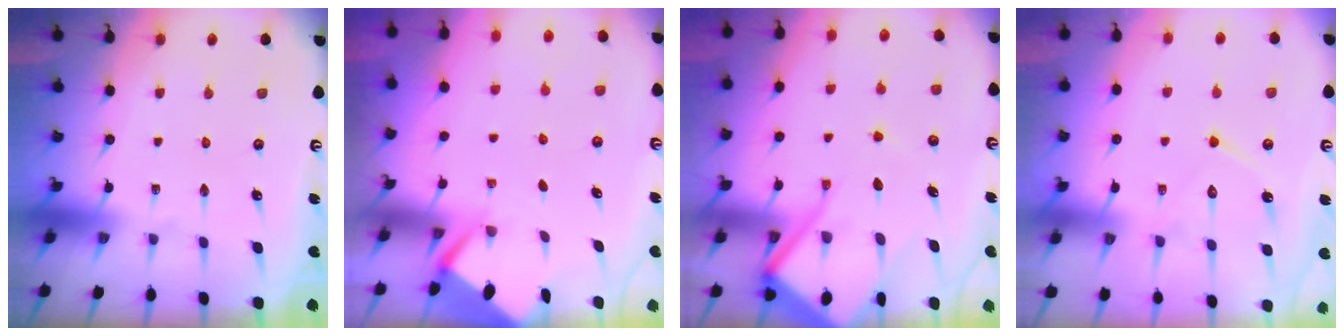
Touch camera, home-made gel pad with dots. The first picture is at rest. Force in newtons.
{"total": 2.7, "press": 2.7, "slide": 0.3}
{"total": 13.3, "press": 13.3, "slide": 1.3}
{"total": 11.4, "press": 11.3, "slide": 1.0}